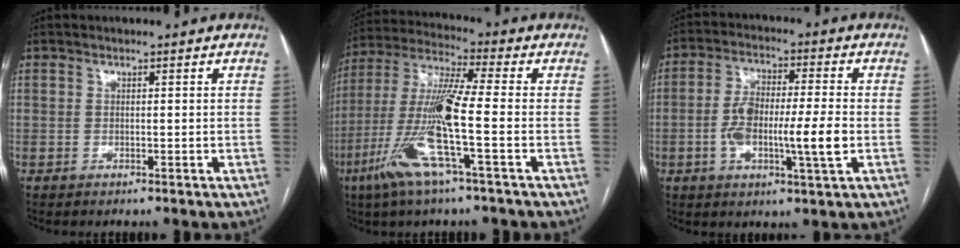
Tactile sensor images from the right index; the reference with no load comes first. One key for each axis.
{"total": 14.4, "fx": -5.1, "fy": -0.8, "fz": 13.4, "tx": -0.283, "ty": -0.010, "tz": -0.108}
{"total": 10.6, "fx": -1.9, "fy": 1.6, "fz": 10.3, "tx": -0.190, "ty": 0.009, "tz": -0.034}